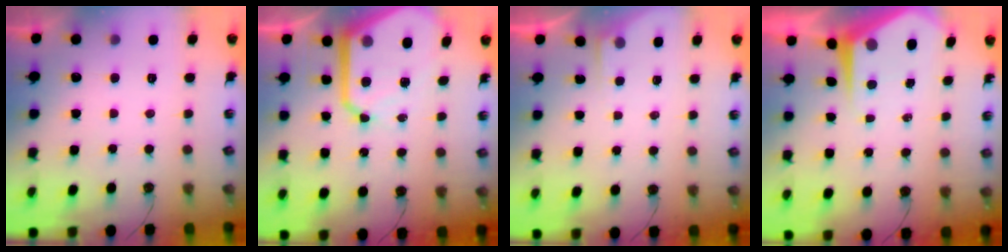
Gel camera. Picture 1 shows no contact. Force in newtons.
{"total": 17.6, "press": 17.5, "slide": 1.7}
{"total": 3.0, "press": 2.9, "slide": 0.5}
{"total": 6.7, "press": 6.7, "slide": 0.6}